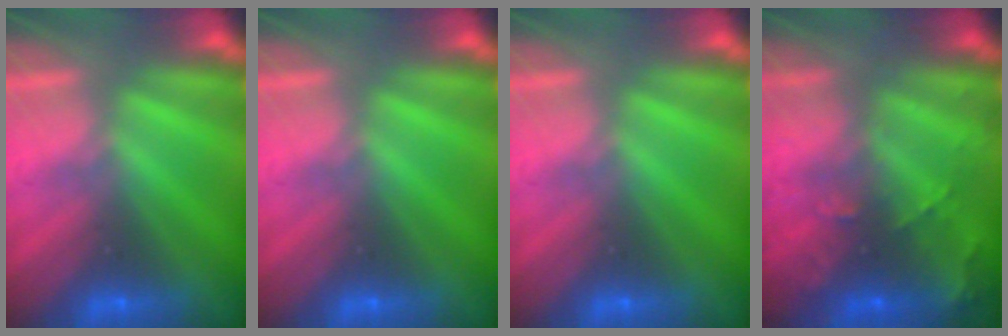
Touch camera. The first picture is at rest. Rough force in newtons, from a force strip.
{"total": 0.0}
{"total": 0.0}
{"total": 6.1}